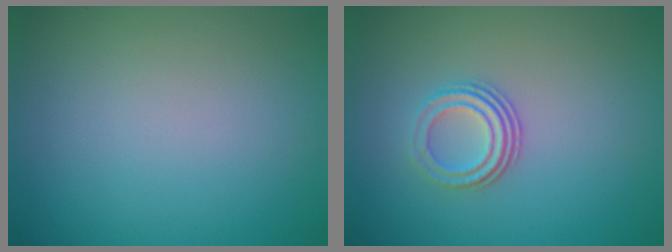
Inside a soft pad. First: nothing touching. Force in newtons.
{"total": 3.1, "press": 2.1, "slide": 2.4}